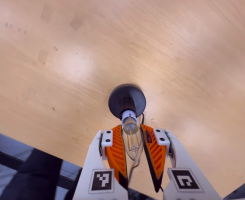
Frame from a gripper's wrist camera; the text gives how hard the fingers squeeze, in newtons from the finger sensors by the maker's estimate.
{"total": 14.6, "left": 13.9, "right": 15.3}